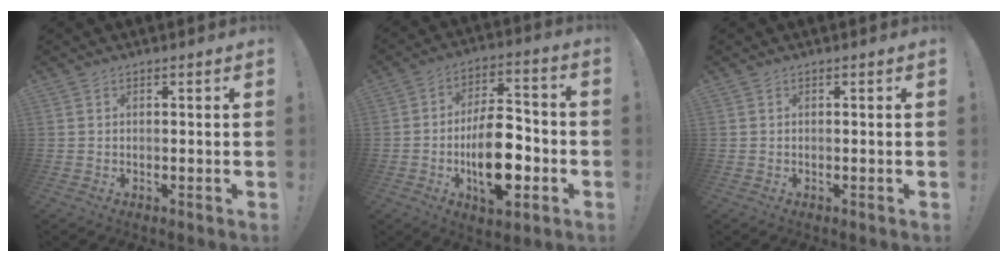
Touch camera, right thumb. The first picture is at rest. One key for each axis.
{"total": 18.0, "fx": -4.3, "fy": 9.2, "fz": 14.9, "tx": -0.243, "ty": 0.011, "tz": -0.068}
{"total": 0.0}